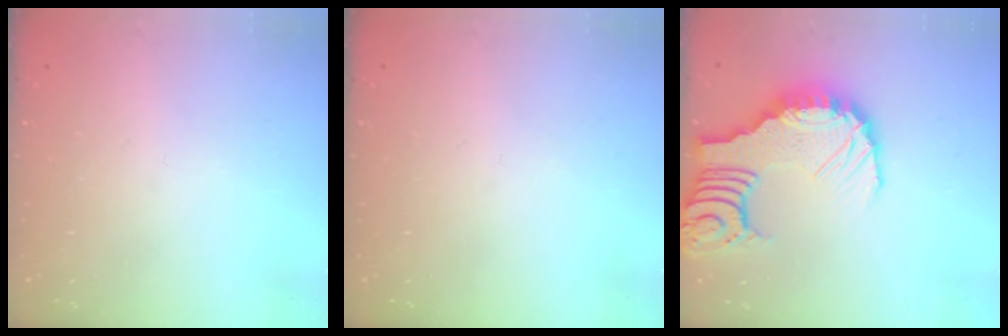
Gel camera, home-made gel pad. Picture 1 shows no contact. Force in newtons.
{"total": 0.0}
{"total": 13.5, "press": 13.5, "slide": 1.4}